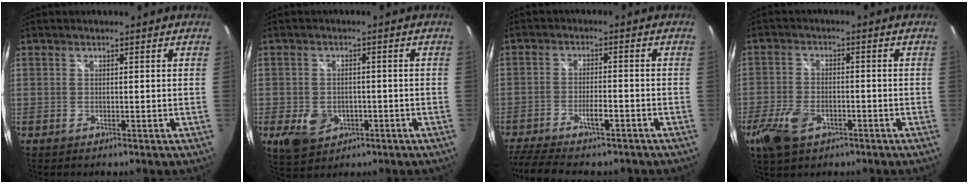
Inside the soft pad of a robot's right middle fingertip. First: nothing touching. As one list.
[{"total": 7.2, "force": [-2.7, 5.5, 3.8], "torque": [-0.090, -0.003, -0.034]}, {"total": 9.9, "force": [-7.9, 2.2, 5.5], "torque": [-0.126, -0.016, -0.132]}, {"total": 9.0, "force": [-4.8, 5.4, 5.4], "torque": [-0.138, -0.012, -0.088]}]